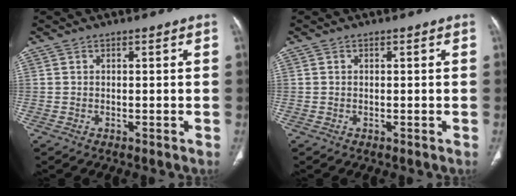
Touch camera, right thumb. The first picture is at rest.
{"total": 0.0}